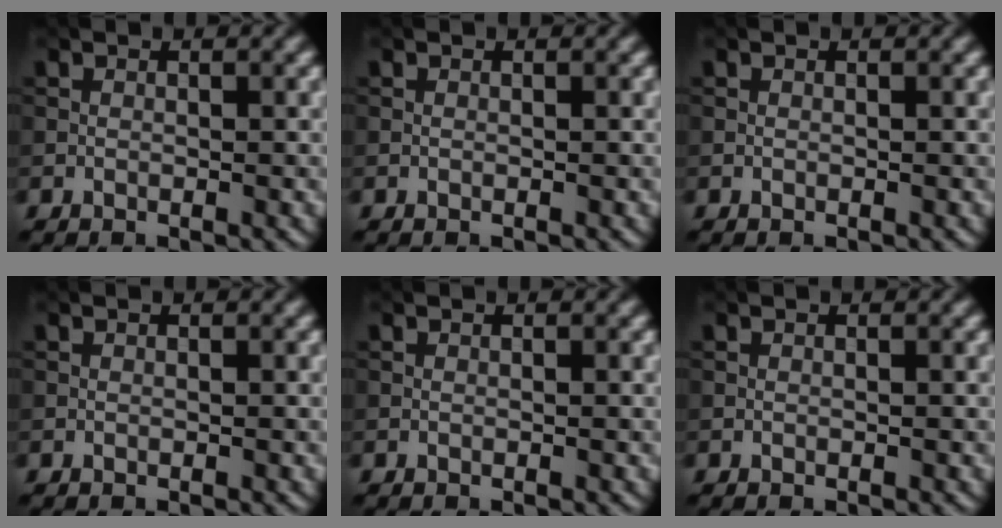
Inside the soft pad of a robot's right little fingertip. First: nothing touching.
{"total": 0.0}
{"total": 0.0}
{"total": 0.0}
{"total": 0.0}
{"total": 0.0}